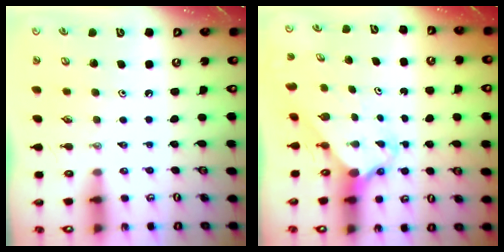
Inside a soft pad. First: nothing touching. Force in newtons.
{"total": 2.3, "press": 2.3, "slide": 0.2}